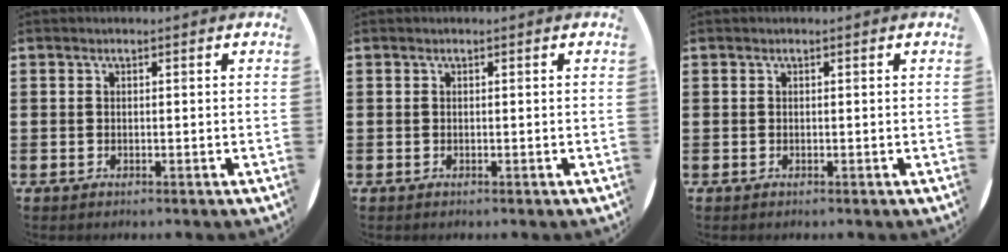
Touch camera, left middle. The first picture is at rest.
{"total": 0.0}
{"total": 0.0}